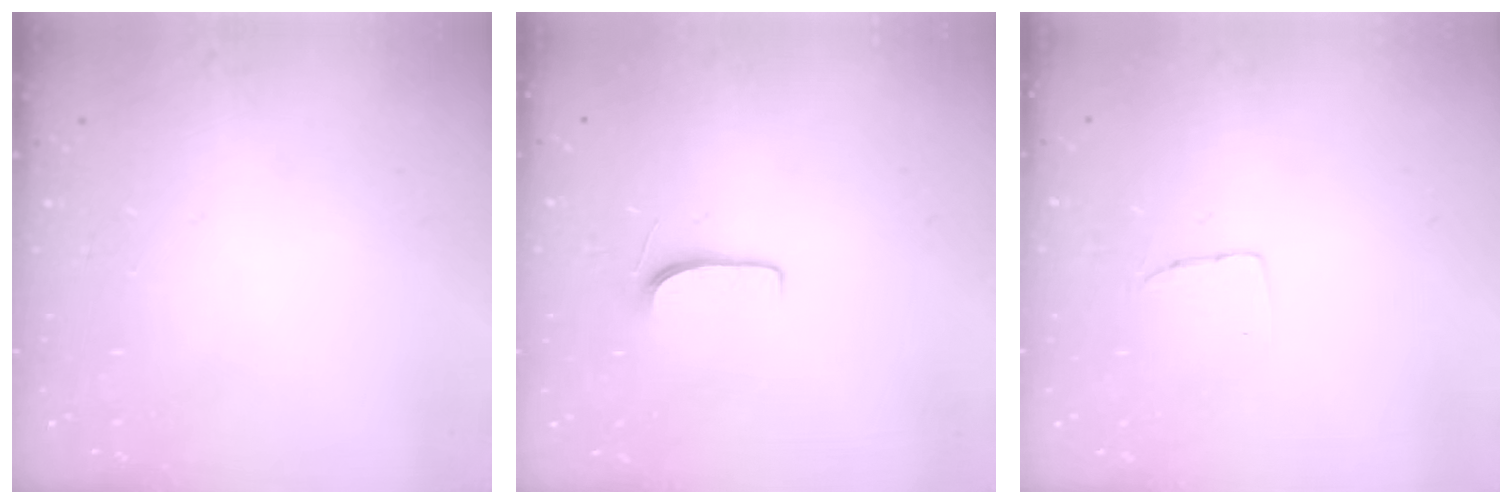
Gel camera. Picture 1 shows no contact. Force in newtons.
{"total": 5.1, "press": 5.1, "slide": 0.6}
{"total": 2.9, "press": 2.9, "slide": 0.1}